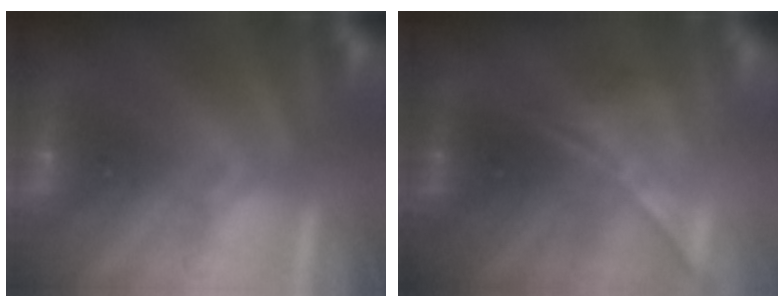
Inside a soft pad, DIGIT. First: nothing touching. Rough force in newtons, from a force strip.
{"total": 1.7}